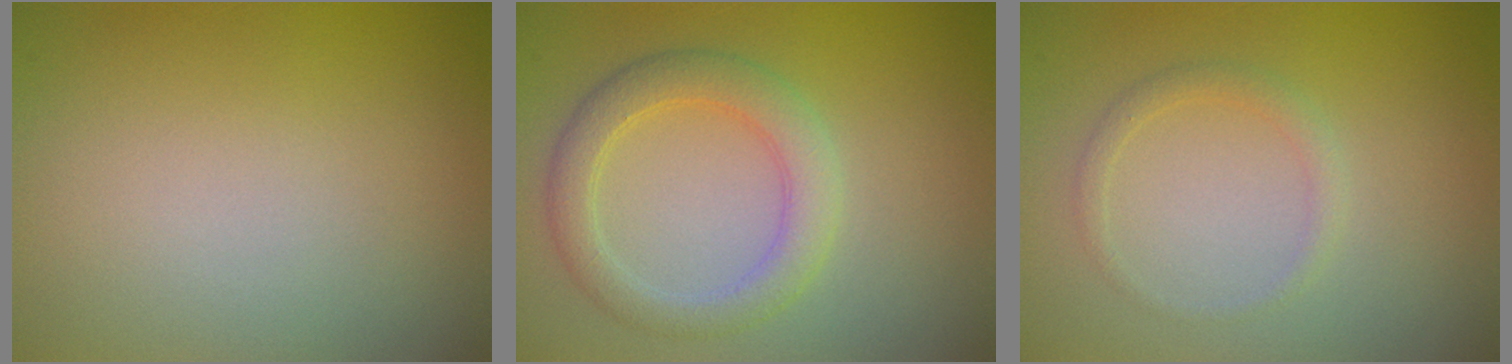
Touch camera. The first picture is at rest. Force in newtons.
{"total": 3.5, "press": 3.5, "slide": 0.2}
{"total": 1.2, "press": 1.2, "slide": 0.0}